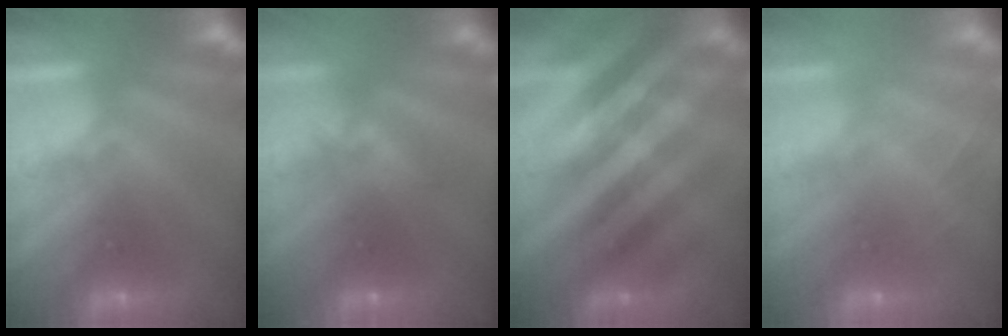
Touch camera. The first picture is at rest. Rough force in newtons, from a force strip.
{"total": 6.4}
{"total": 2.4}
{"total": 2.0}